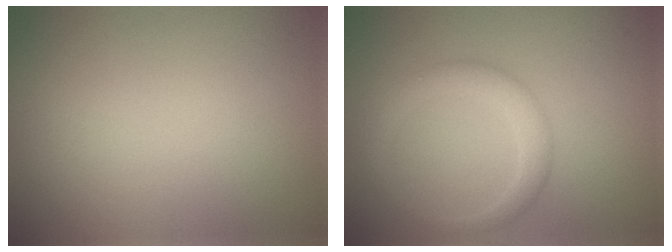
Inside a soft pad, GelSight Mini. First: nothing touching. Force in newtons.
{"total": 2.8, "press": 2.8, "slide": 0.1}